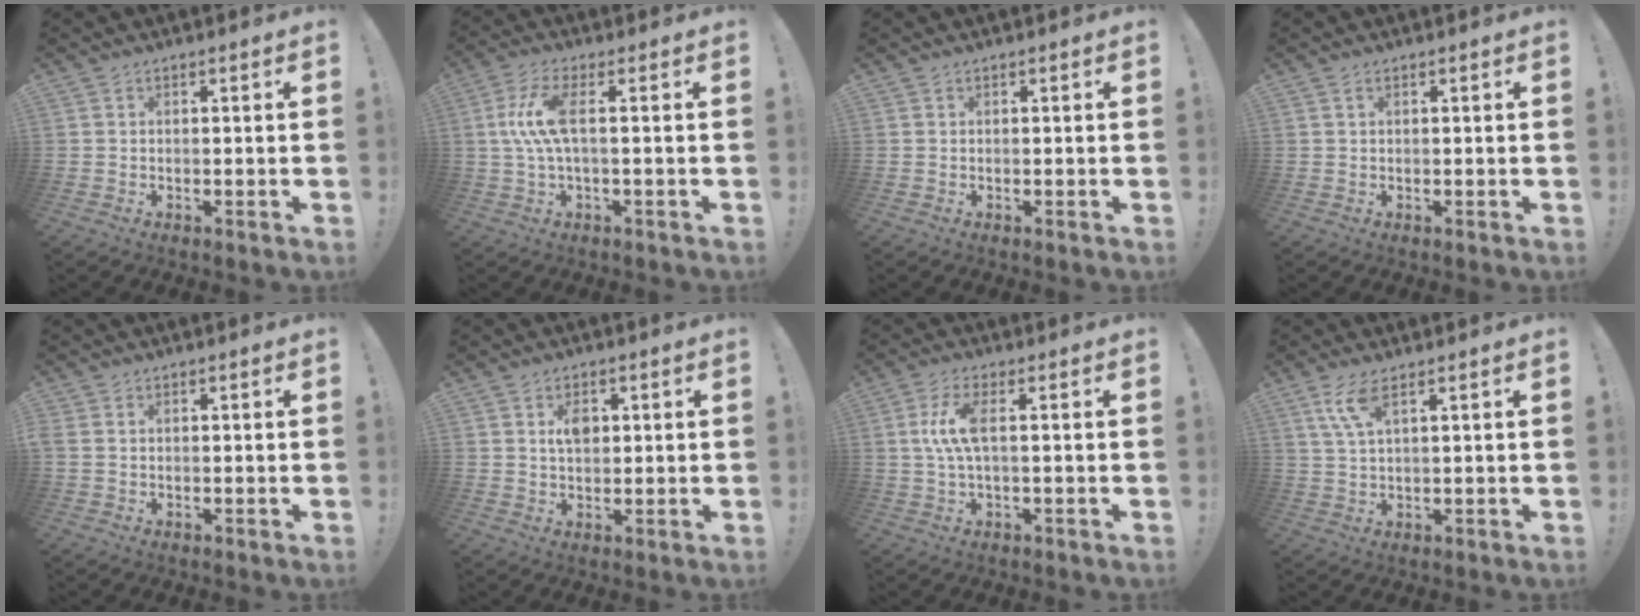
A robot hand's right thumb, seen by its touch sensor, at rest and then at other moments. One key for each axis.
{"total": 9.7, "fx": 0.8, "fy": 2.5, "fz": 9.3, "tx": -0.190, "ty": 0.002, "tz": 0.014}
{"total": 0.0}
{"total": 0.8, "fx": 0.4, "fy": 0.3, "fz": 0.6, "tx": -0.010, "ty": 0.000, "tz": 0.006}
{"total": 0.9, "fx": 0.3, "fy": 0.7, "fz": 0.5, "tx": -0.018, "ty": 0.006, "tz": 0.007}
{"total": 4.7, "fx": 1.4, "fy": 3.1, "fz": 3.3, "tx": -0.050, "ty": -0.001, "tz": 0.020}
{"total": 8.2, "fx": 0.6, "fy": 2.7, "fz": 7.7, "tx": -0.155, "ty": -0.002, "tz": 0.009}
{"total": 6.4, "fx": 3.4, "fy": 1.7, "fz": 5.2, "tx": -0.100, "ty": -0.004, "tz": 0.061}